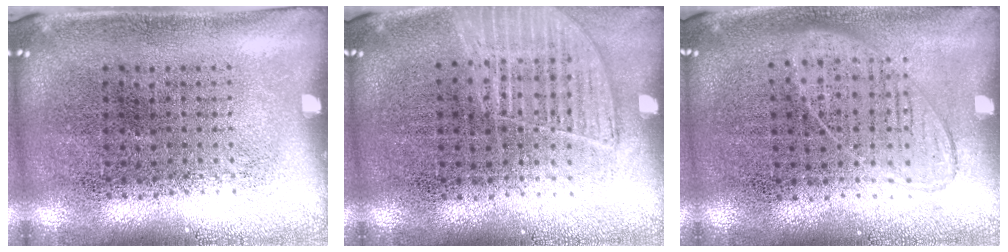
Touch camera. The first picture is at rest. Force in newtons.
{"total": 1.3, "press": 1.2, "slide": 0.4}
{"total": 1.0, "press": 0.9, "slide": 0.4}